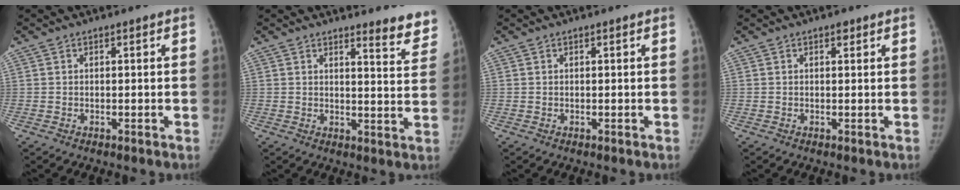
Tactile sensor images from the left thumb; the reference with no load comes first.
{"total": 7.5, "force": [6.8, 1.5, 2.7], "torque": [-0.004, -0.054, 0.066]}
{"total": 0.0}
{"total": 1.0, "force": [0.6, 0.6, 0.6], "torque": [-0.003, -0.002, 0.006]}